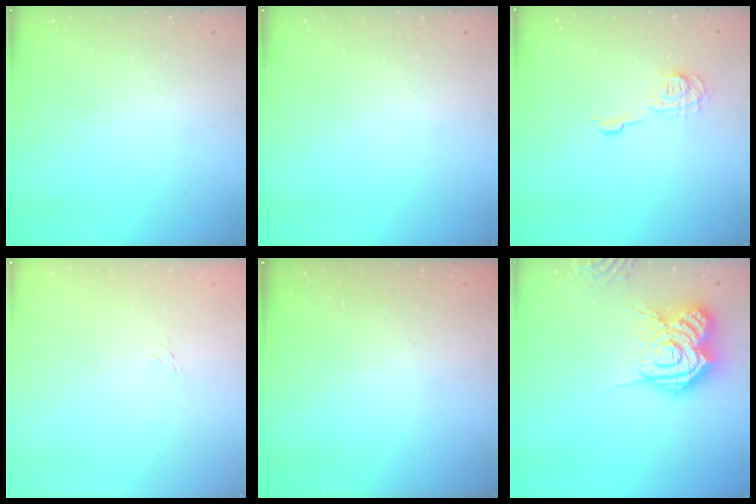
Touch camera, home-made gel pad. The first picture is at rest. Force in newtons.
{"total": 0.0}
{"total": 8.0, "press": 8.0, "slide": 0.1}
{"total": 2.7, "press": 2.4, "slide": 1.1}
{"total": 2.5, "press": 2.3, "slide": 0.8}
{"total": 20.0, "press": 19.9, "slide": 2.2}